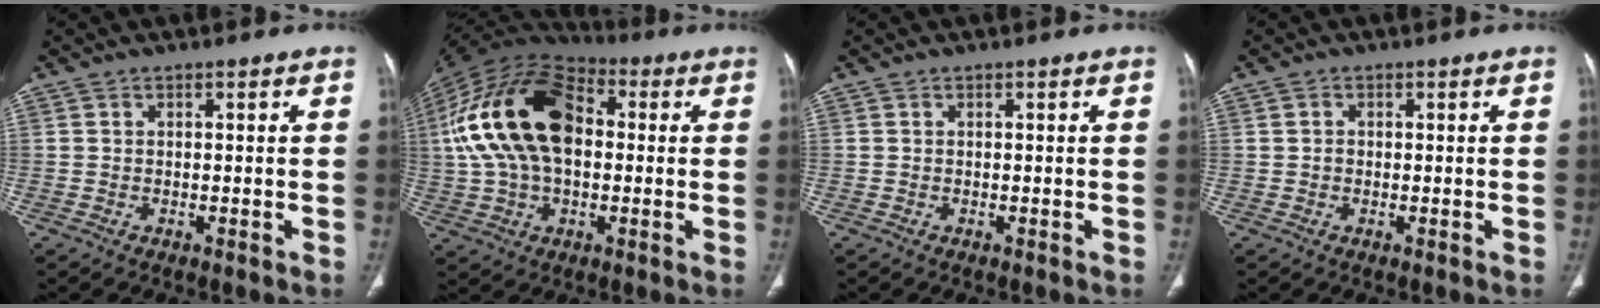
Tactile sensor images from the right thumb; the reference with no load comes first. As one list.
[{"total": 22.0, "force": [2.3, 13.5, 17.2], "torque": [-0.329, 0.023, 0.034]}, {"total": 0.0}, {"total": 1.0, "force": [0.0, 0.9, 0.4], "torque": [-0.005, 0.002, 0.001]}]